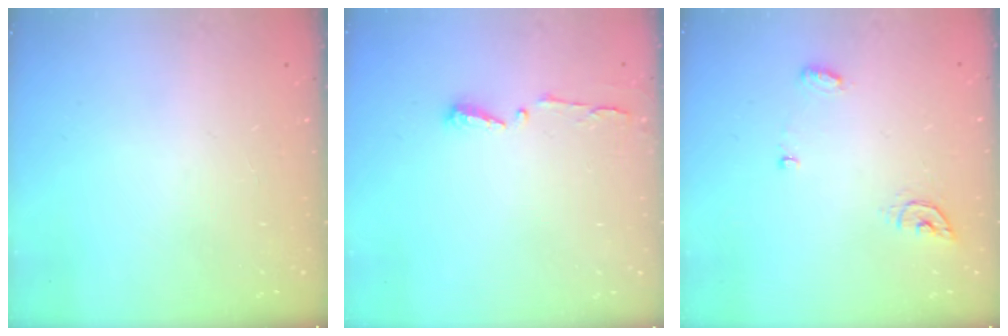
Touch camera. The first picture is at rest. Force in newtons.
{"total": 3.7, "press": 3.7, "slide": 0.5}
{"total": 5.5, "press": 5.5, "slide": 0.5}